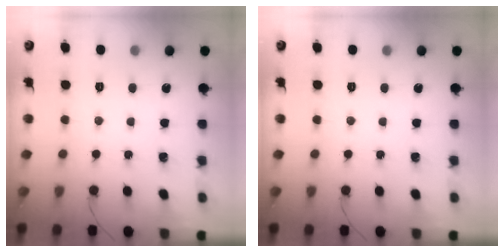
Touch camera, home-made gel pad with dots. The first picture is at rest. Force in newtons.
{"total": 0.0}